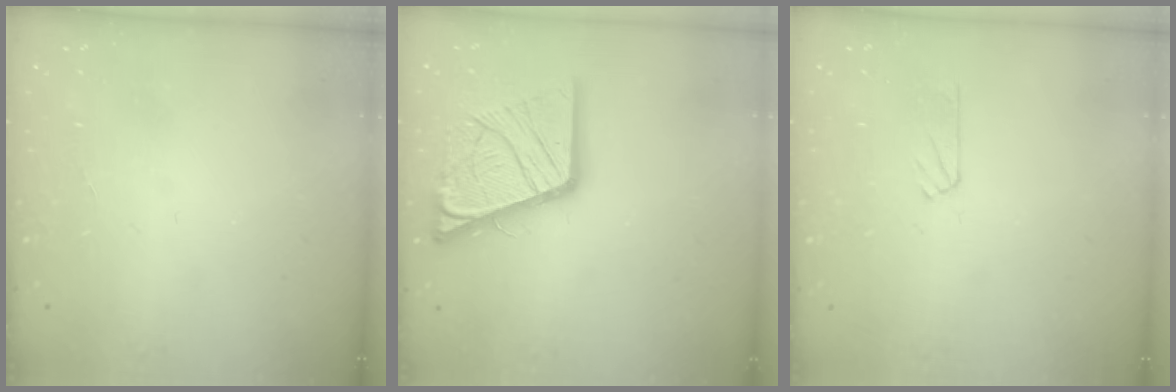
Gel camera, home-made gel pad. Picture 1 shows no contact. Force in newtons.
{"total": 18.0, "press": 17.9, "slide": 2.1}
{"total": 2.3, "press": 2.3, "slide": 0.2}